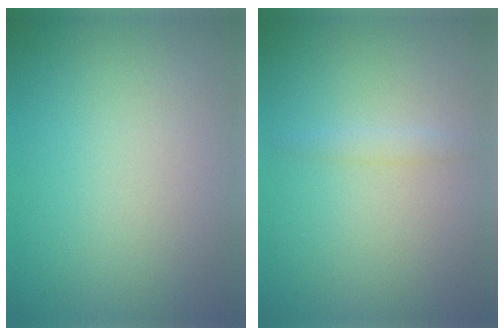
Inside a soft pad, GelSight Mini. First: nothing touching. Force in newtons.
{"total": 0.9, "press": 0.9, "slide": 0.1}